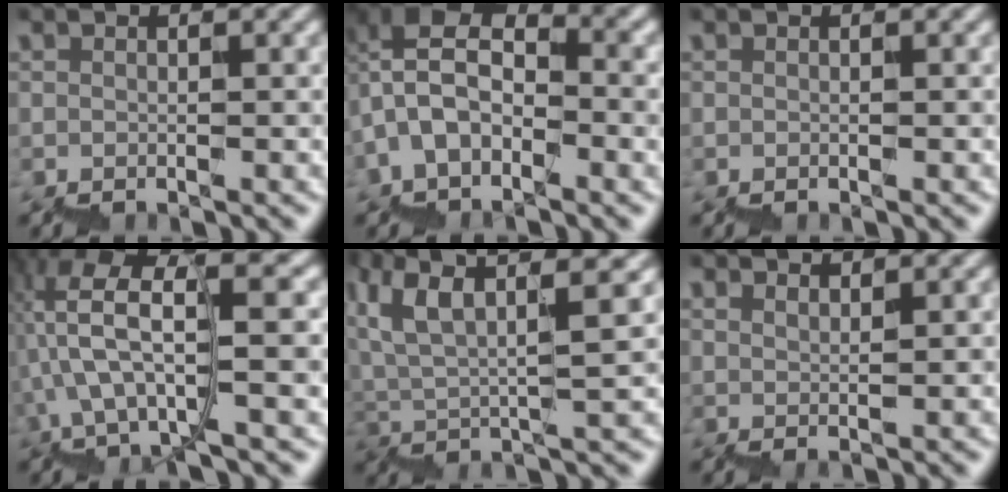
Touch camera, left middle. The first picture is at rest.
{"total": 6.1, "force": [-0.9, 4.1, 4.5], "torque": [-0.079, 0.024, -0.022]}
{"total": 0.0}
{"total": 9.6, "force": [2.0, 3.6, 8.7], "torque": [-0.173, 0.024, 0.038]}
{"total": 7.0, "force": [4.8, 0.7, 5.1], "torque": [-0.089, 0.024, 0.088]}
{"total": 1.8, "force": [1.6, 0.3, 0.6], "torque": [0.016, 0.003, 0.031]}